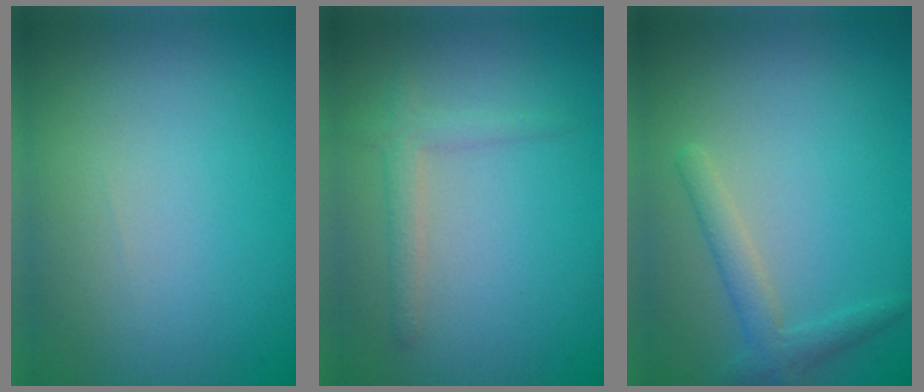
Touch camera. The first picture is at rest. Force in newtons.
{"total": 2.0, "press": 1.9, "slide": 0.1}
{"total": 2.2, "press": 2.2, "slide": 0.1}